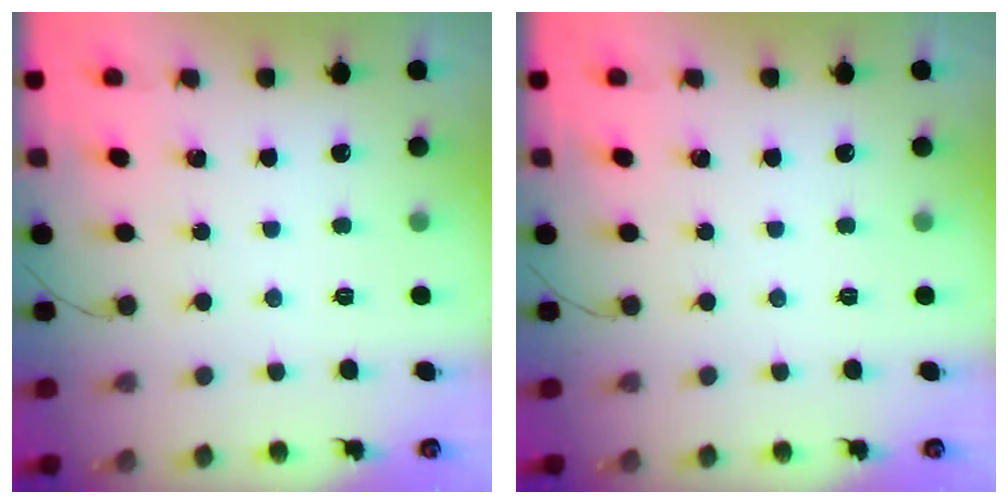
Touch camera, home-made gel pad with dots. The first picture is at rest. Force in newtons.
{"total": 0.0}